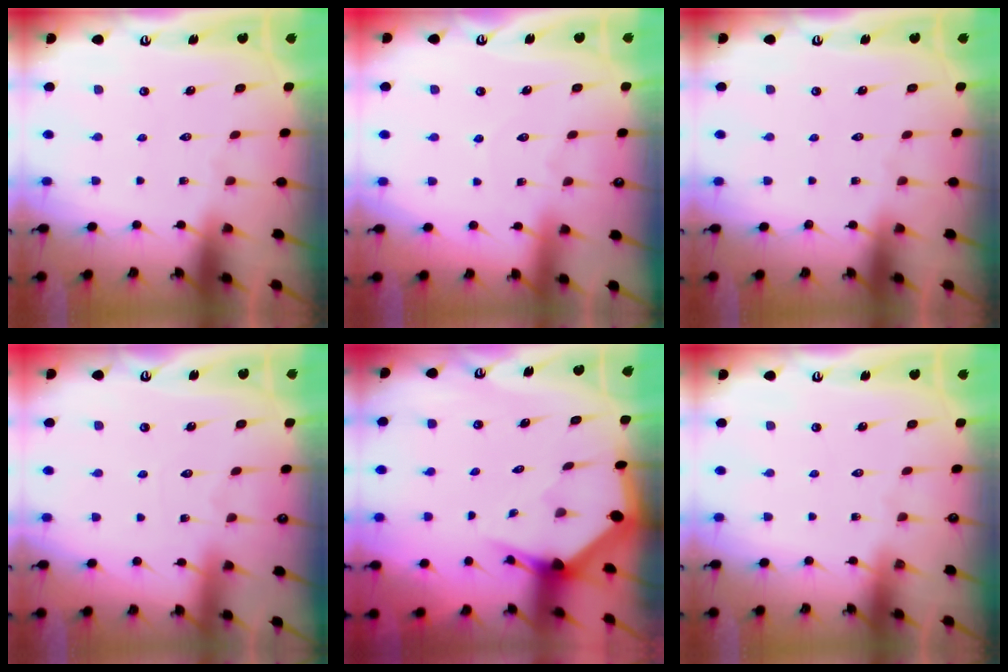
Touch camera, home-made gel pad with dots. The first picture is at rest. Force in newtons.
{"total": 3.3, "press": 3.3, "slide": 0.2}
{"total": 0.0}
{"total": 3.1, "press": 3.1, "slide": 0.4}
{"total": 3.1, "press": 3.1, "slide": 0.2}
{"total": 0.0}